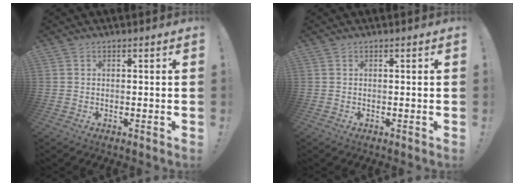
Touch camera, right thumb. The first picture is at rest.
{"total": 0.0}